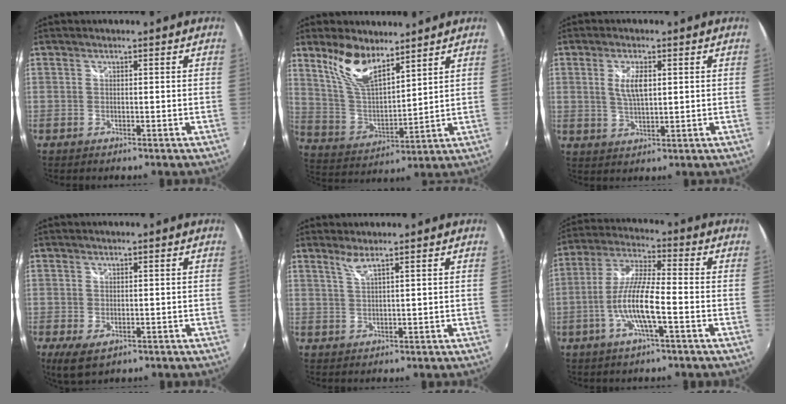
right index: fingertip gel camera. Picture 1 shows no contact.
{"total": 11.5, "force": [8.1, 4.2, 7.0], "torque": [-0.142, 0.004, 0.167]}
{"total": 5.0, "force": [1.1, 1.8, 4.5], "torque": [-0.085, -0.002, 0.022]}
{"total": 4.3, "force": [-1.8, 2.5, 3.0], "torque": [-0.062, -0.017, -0.026]}
{"total": 2.1, "force": [1.5, -0.4, 1.4], "torque": [-0.030, -0.004, 0.030]}
{"total": 10.7, "force": [-3.7, 1.4, 9.9], "torque": [-0.208, -0.003, -0.070]}